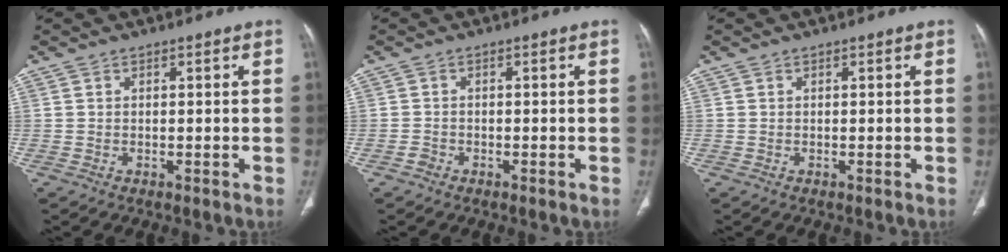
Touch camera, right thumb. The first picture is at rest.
{"total": 1.0, "force": [-0.8, 0.6, 0.3], "torque": [-0.005, 0.002, -0.021]}
{"total": 0.0}